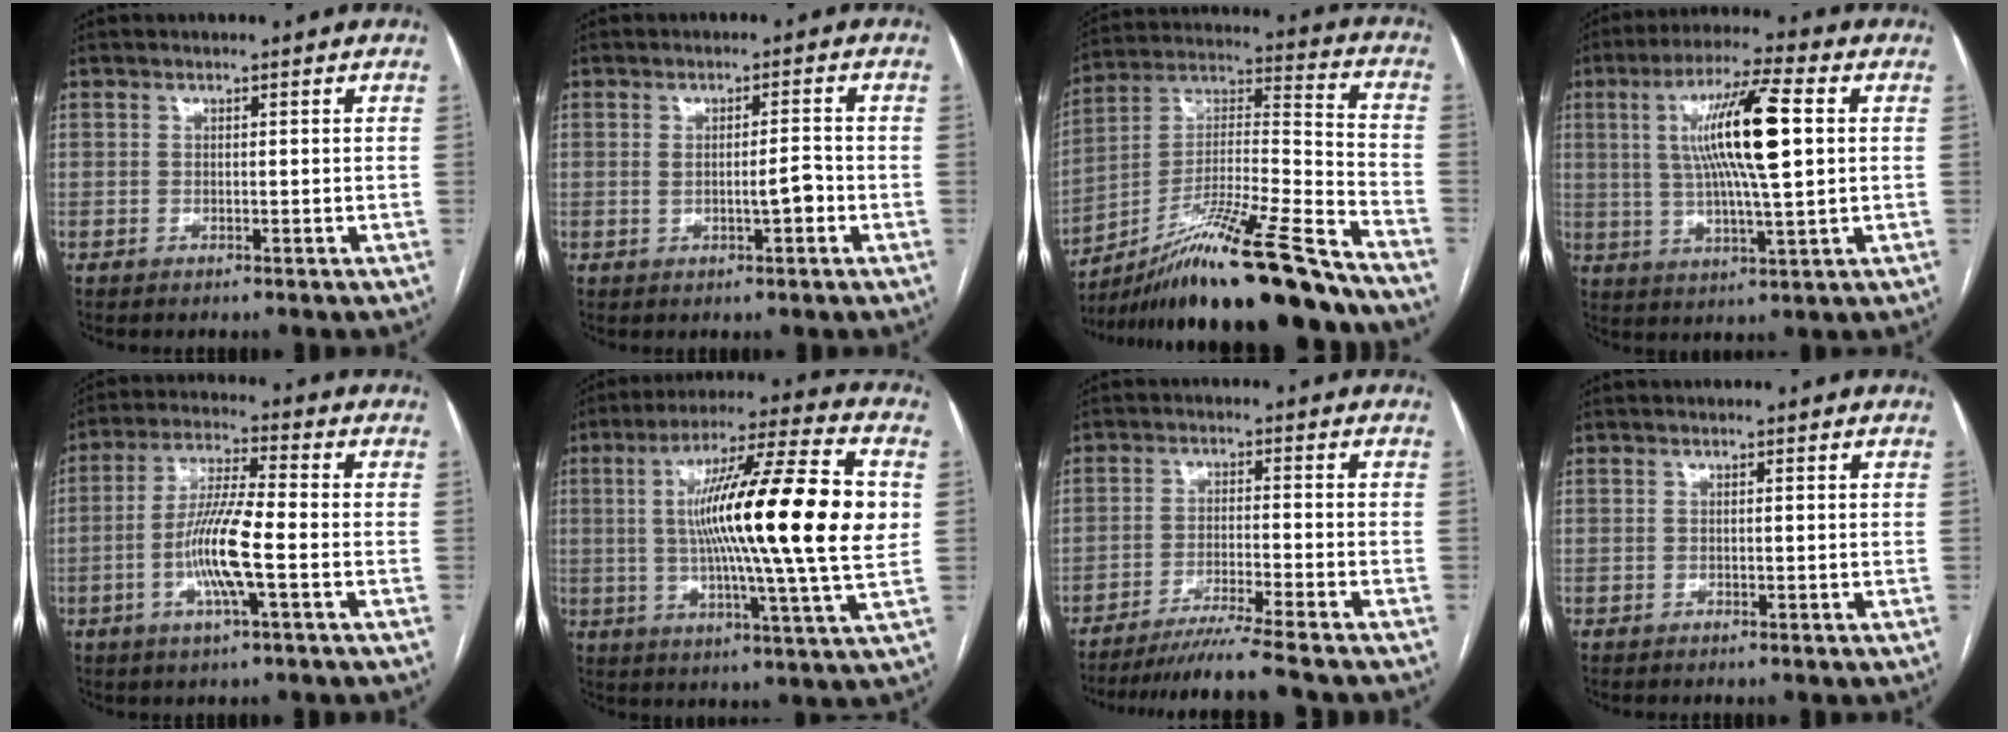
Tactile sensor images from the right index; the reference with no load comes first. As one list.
[{"total": 3.3, "force": [-0.7, 0.7, 3.2], "torque": [-0.052, 0.002, -0.007]}, {"total": 24.3, "force": [-19.3, 0.2, 14.7], "torque": [-0.232, -0.013, -0.335]}, {"total": 13.7, "force": [2.5, 1.1, 13.4], "torque": [-0.245, 0.011, 0.043]}, {"total": 10.3, "force": [-2.7, 0.8, 9.9], "torque": [-0.195, -0.002, -0.056]}, {"total": 22.5, "force": [2.0, 0.4, 22.4], "torque": [-0.363, 0.005, 0.015]}, {"total": 10.3, "force": [-9.1, -2.1, 4.5], "torque": [-0.047, -0.033, -0.145]}, {"total": 0.0}]